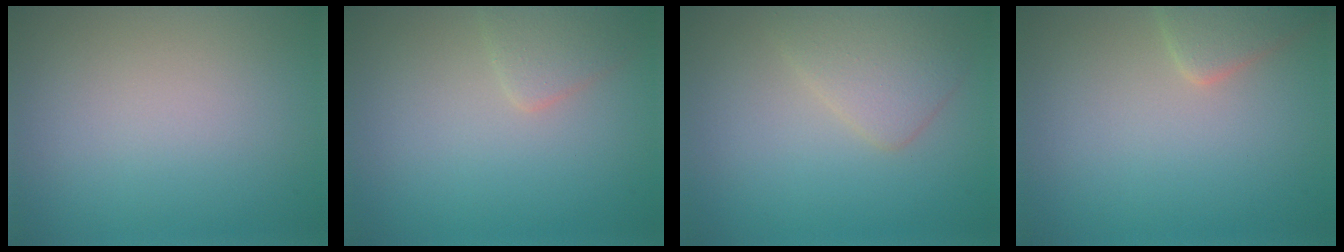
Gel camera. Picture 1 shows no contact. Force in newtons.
{"total": 1.9, "press": 1.9, "slide": 0.0}
{"total": 3.1, "press": 3.1, "slide": 0.2}
{"total": 2.5, "press": 2.5, "slide": 0.3}